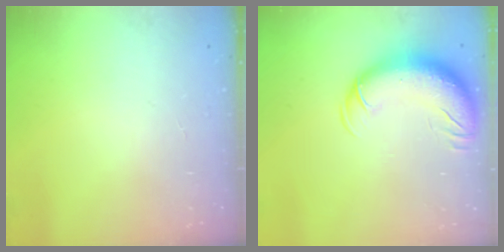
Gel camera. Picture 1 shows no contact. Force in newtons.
{"total": 13.4, "press": 13.0, "slide": 3.1}